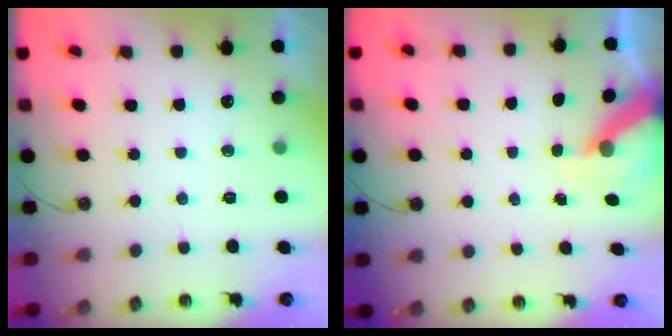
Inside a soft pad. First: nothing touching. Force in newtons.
{"total": 6.1, "press": 6.0, "slide": 0.5}